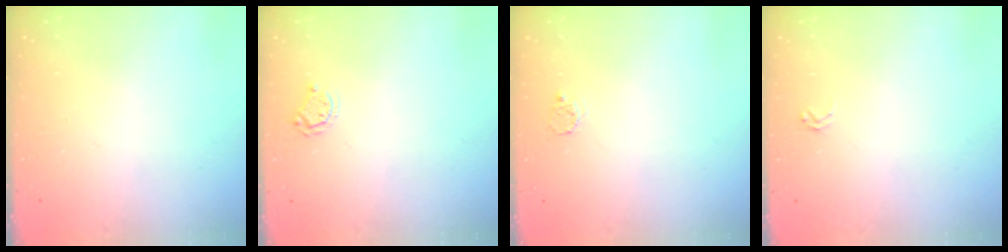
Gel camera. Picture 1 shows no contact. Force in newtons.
{"total": 4.1, "press": 4.1, "slide": 0.4}
{"total": 2.5, "press": 2.5, "slide": 0.3}
{"total": 1.6, "press": 1.6, "slide": 0.2}